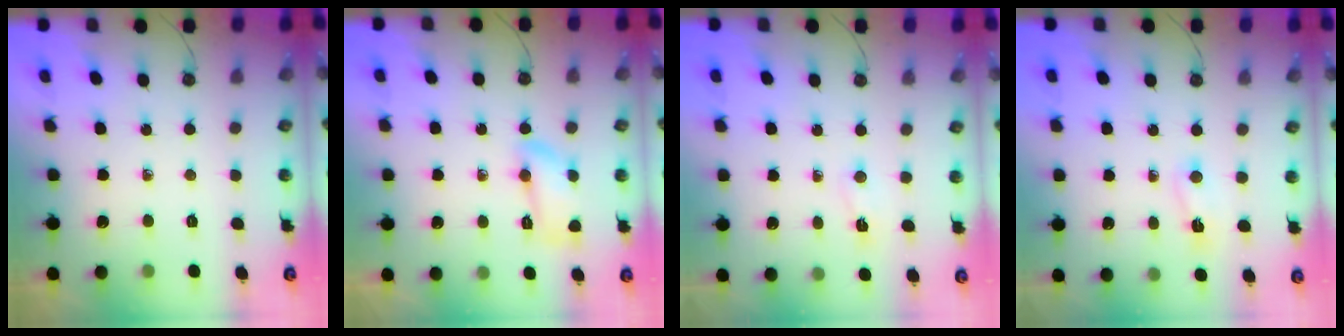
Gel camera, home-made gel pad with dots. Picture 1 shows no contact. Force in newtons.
{"total": 9.2, "press": 8.2, "slide": 4.3}
{"total": 2.1, "press": 2.0, "slide": 0.5}
{"total": 3.3, "press": 3.2, "slide": 0.7}